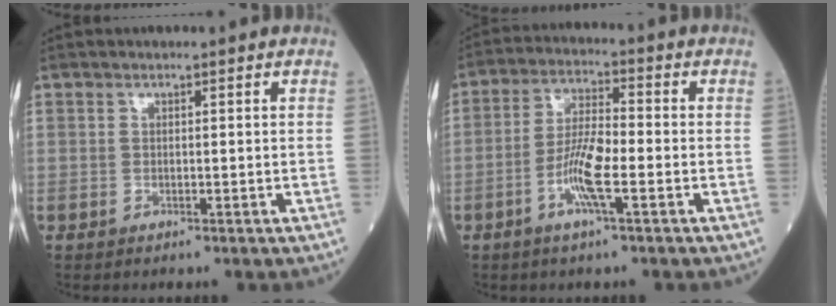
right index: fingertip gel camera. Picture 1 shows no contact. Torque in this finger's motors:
{"motor_torque": [0.26, -0.14, 0.20, 0.05]}